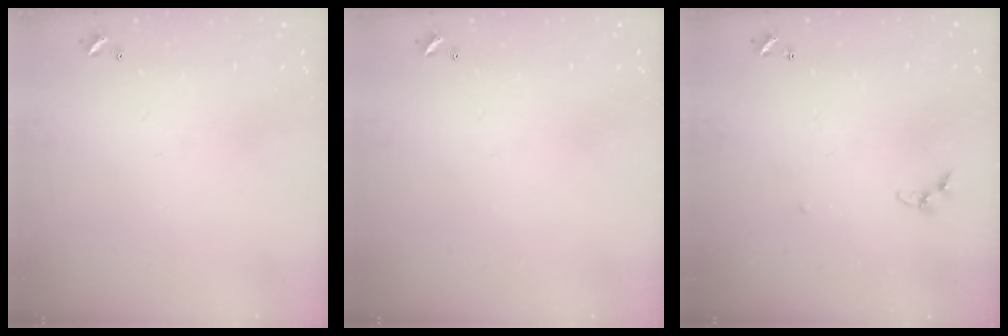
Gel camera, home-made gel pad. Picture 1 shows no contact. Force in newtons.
{"total": 0.0}
{"total": 4.0, "press": 3.9, "slide": 0.5}